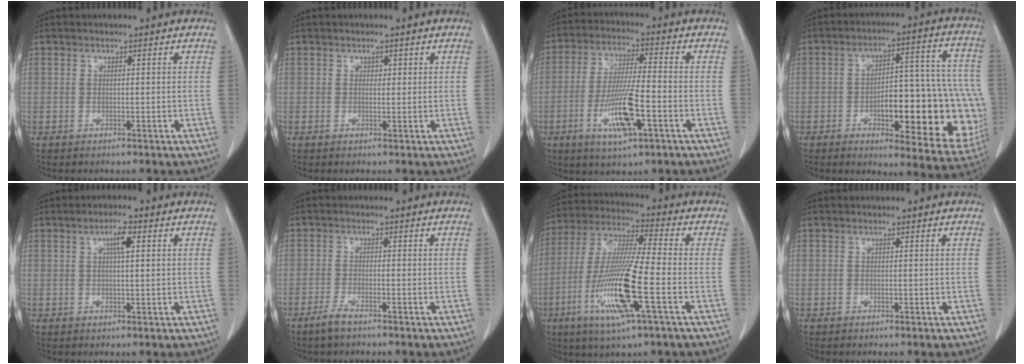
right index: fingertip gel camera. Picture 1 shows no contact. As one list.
[{"total": 1.1, "force": [0.5, 0.8, 0.6], "torque": [-0.004, -0.002, 0.006]}, {"total": 10.9, "force": [-4.0, 1.7, 10.0], "torque": [-0.195, -0.011, -0.071]}, {"total": 22.9, "force": [-5.3, 7.2, 21.1], "torque": [-0.196, 0.034, -0.048]}, {"total": 3.4, "force": [1.2, 0.6, 3.1], "torque": [-0.056, 0.003, 0.019]}, {"total": 2.5, "force": [-2.0, 0.3, 1.6], "torque": [-0.039, -0.003, -0.040]}, {"total": 15.9, "force": [-5.1, 0.8, 15.1], "torque": [-0.313, -0.019, -0.098]}, {"total": 0.0}]